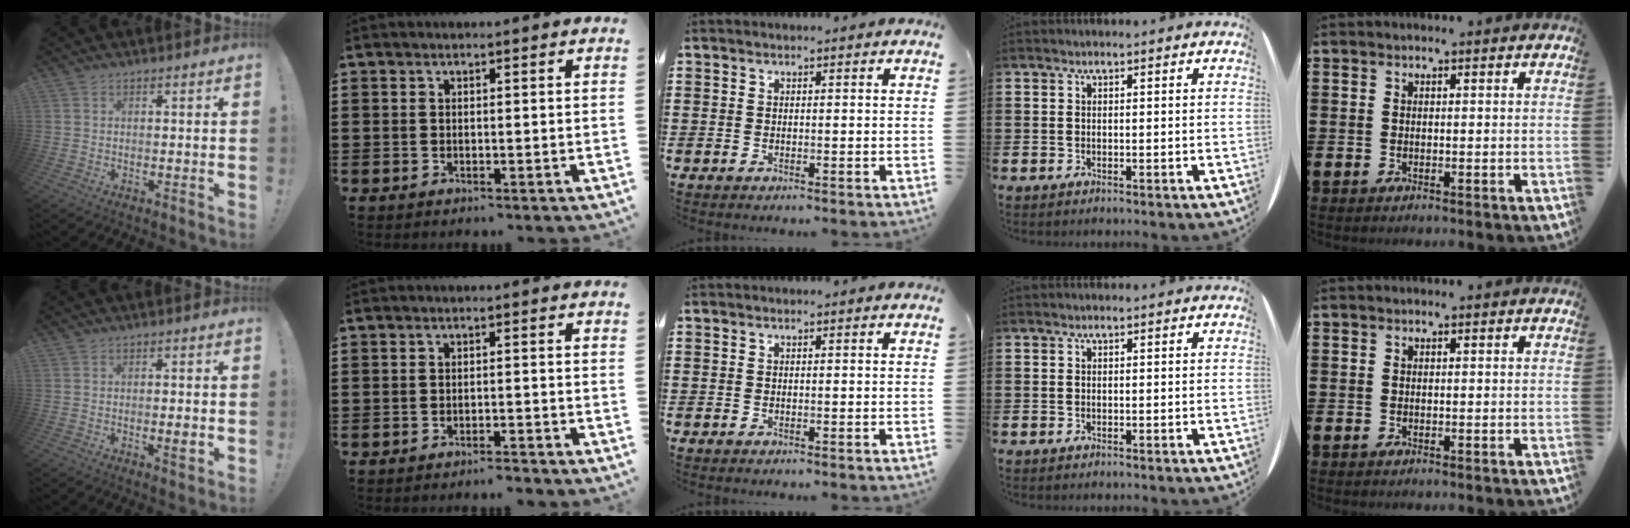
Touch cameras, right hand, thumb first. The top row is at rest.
{"thumb": {"total": 2.9, "force": [-0.9, 0.4, 2.8], "torque": [-0.038, 0.001, -0.016]}, "index": {"total": 1.9, "force": [-1.8, -0.1, 0.3], "torque": [-0.009, 0.000, -0.037]}}